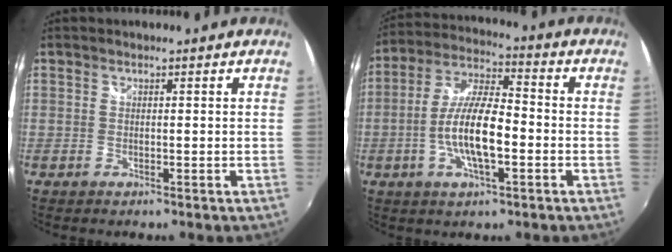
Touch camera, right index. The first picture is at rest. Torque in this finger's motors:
{"motor_torque": [1.39, -0.75, 1.05, 0.21]}